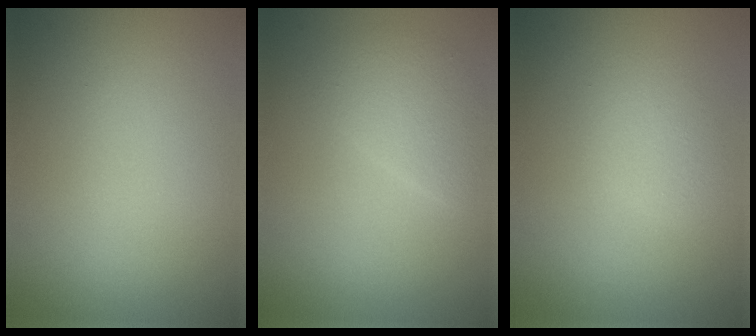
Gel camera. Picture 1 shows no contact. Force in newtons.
{"total": 2.5, "press": 2.5, "slide": 0.1}
{"total": 1.6, "press": 1.6, "slide": 0.0}